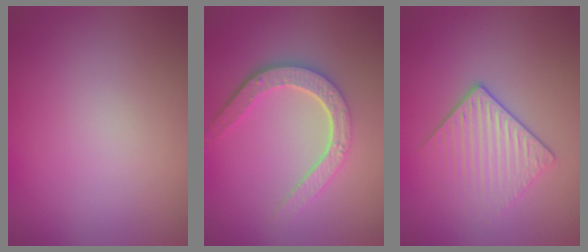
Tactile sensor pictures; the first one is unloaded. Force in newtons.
{"total": 4.7, "press": 3.6, "slide": 3.0}
{"total": 3.4, "press": 2.9, "slide": 1.9}